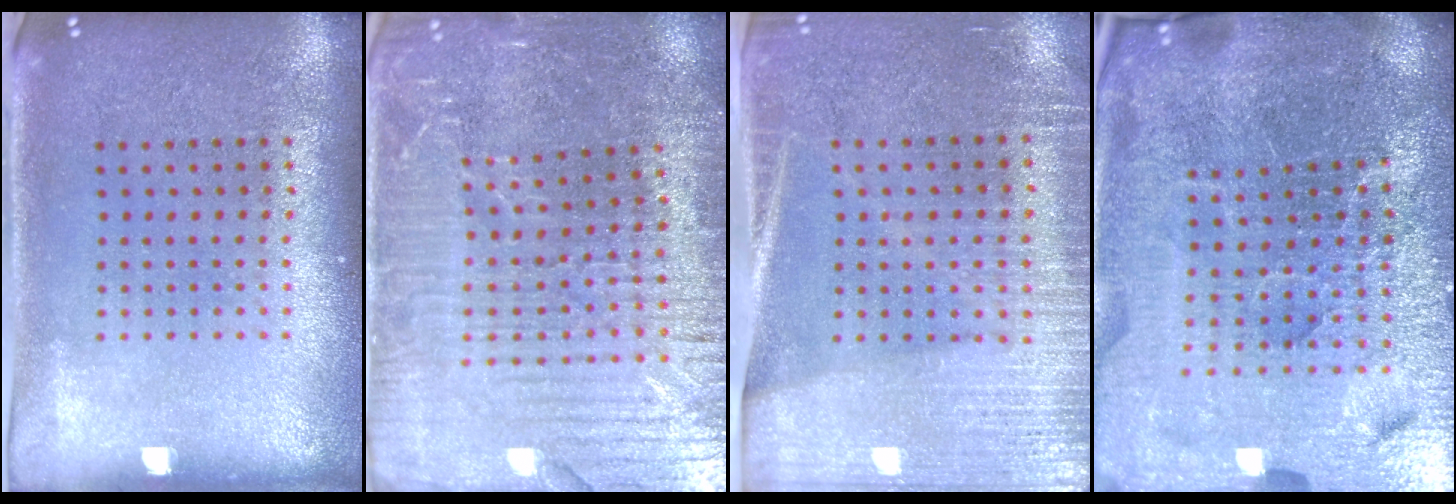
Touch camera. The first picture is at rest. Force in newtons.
{"total": 4.1, "press": 3.9, "slide": 1.1}
{"total": 3.5, "press": 3.1, "slide": 1.7}
{"total": 6.3, "press": 5.6, "slide": 2.8}